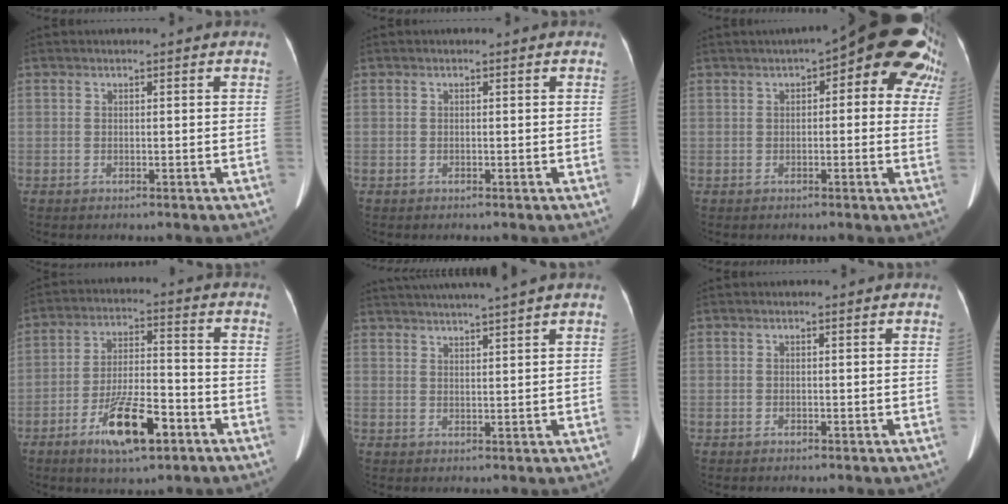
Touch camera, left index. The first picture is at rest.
{"total": 0.0}
{"total": 13.8, "force": [6.5, 4.5, 11.3], "torque": [-0.119, 0.041, 0.067]}
{"total": 11.2, "force": [-6.1, 2.9, 8.9], "torque": [-0.169, -0.004, -0.103]}
{"total": 9.5, "force": [8.4, -1.4, 4.3], "torque": [-0.070, 0.018, 0.118]}
{"total": 0.0}